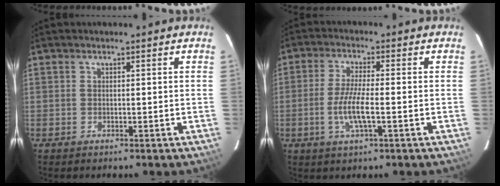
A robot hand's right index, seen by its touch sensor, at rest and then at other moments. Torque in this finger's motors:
{"motor_torque": [0.79, -0.65, 0.70, 0.15]}